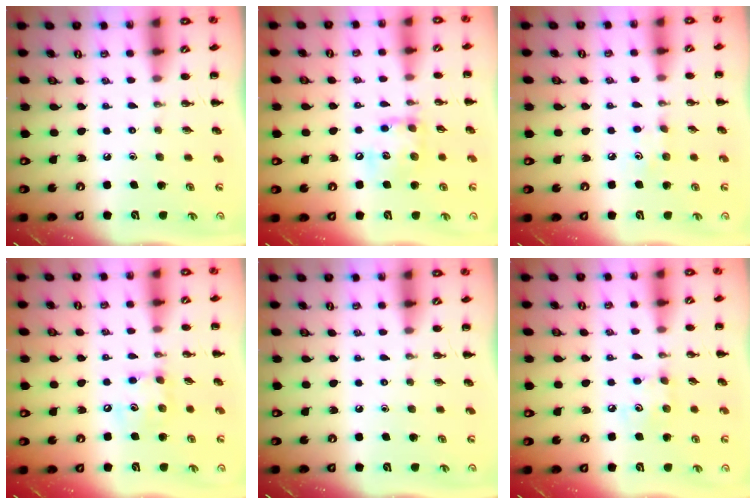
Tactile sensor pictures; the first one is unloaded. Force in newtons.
{"total": 11.7, "press": 11.7, "slide": 1.2}
{"total": 3.5, "press": 3.3, "slide": 1.1}
{"total": 8.2, "press": 8.2, "slide": 0.9}
{"total": 0.0}
{"total": 5.5, "press": 5.4, "slide": 1.2}